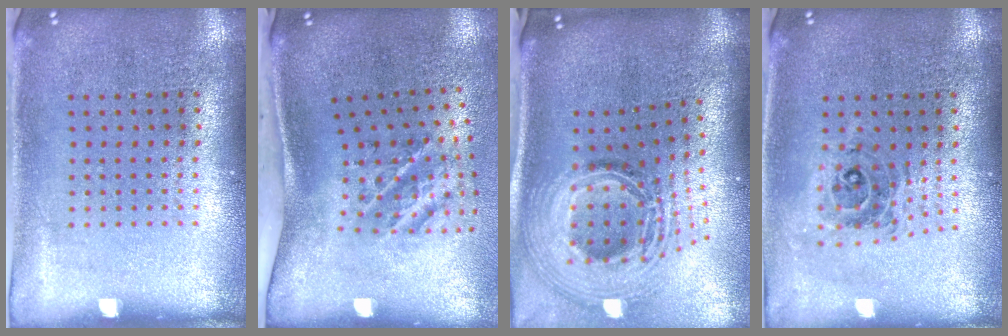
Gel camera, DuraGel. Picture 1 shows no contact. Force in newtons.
{"total": 2.3, "press": 1.3, "slide": 1.9}
{"total": 3.0, "press": 2.1, "slide": 2.1}
{"total": 0.7, "press": 0.6, "slide": 0.1}